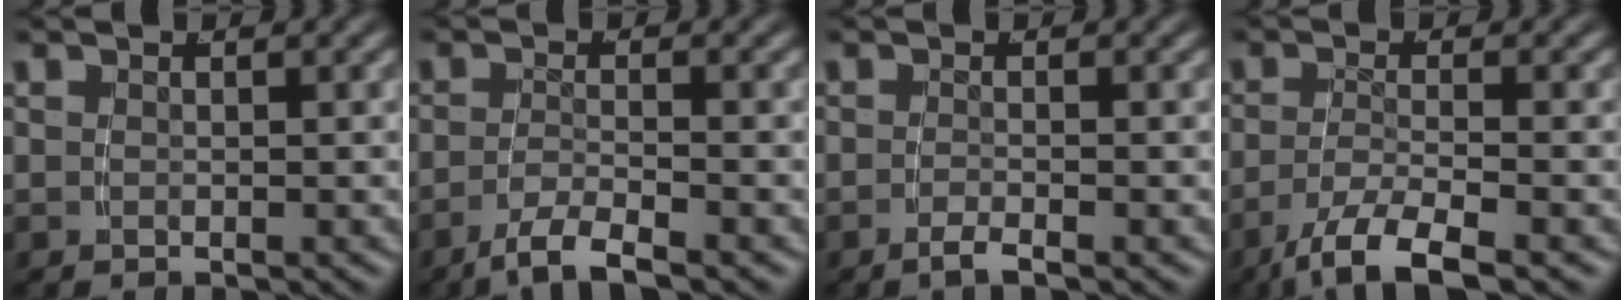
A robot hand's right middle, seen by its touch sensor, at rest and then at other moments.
{"total": 3.7, "force": [-2.9, 0.1, 2.2], "torque": [-0.042, -0.011, -0.044]}
{"total": 1.7, "force": [-1.5, -0.4, 0.8], "torque": [-0.019, -0.003, -0.026]}
{"total": 6.2, "force": [-4.4, 1.4, 4.2], "torque": [-0.074, -0.027, -0.055]}